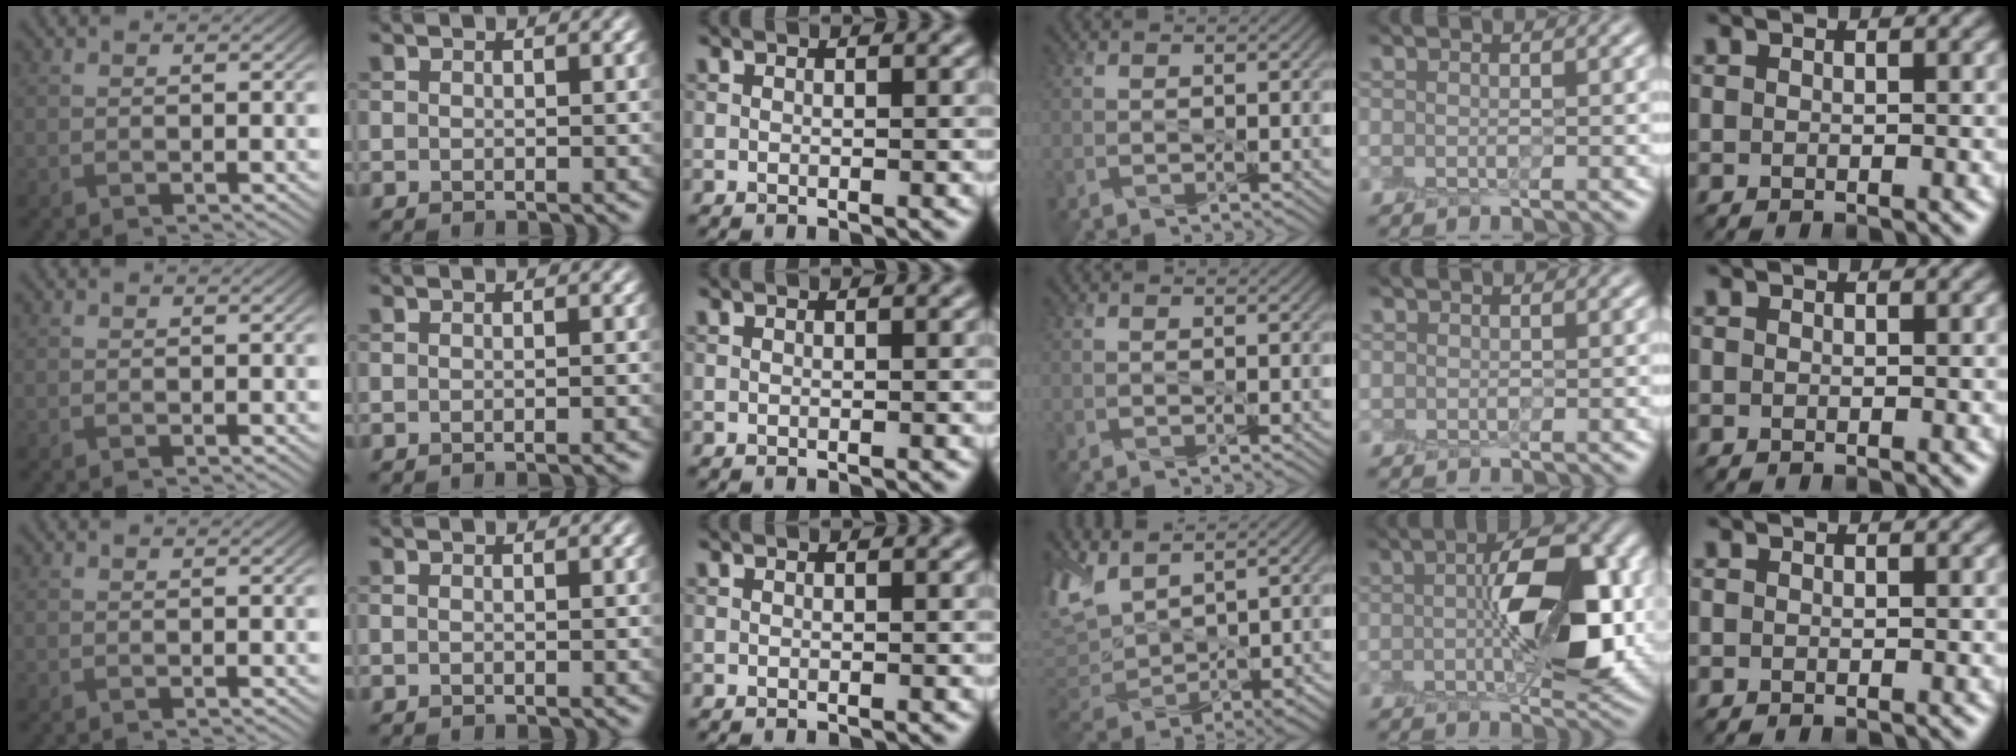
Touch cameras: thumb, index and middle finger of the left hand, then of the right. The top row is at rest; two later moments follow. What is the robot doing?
{"motion": "peel", "object": "small bumper sticker"}